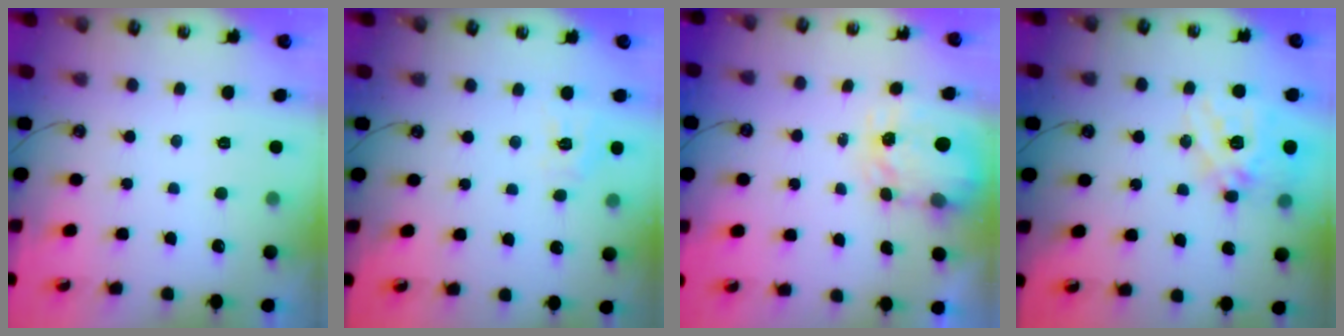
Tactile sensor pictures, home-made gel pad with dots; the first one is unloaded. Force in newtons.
{"total": 8.3, "press": 8.2, "slide": 0.9}
{"total": 3.5, "press": 3.4, "slide": 0.4}
{"total": 18.0, "press": 17.9, "slide": 1.9}